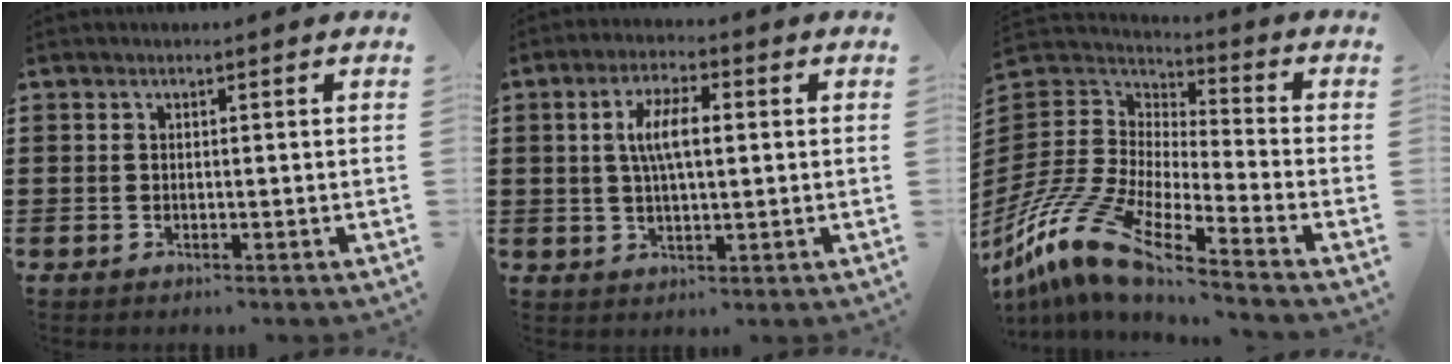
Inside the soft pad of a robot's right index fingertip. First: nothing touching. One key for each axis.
{"total": 6.1, "fx": 0.8, "fy": 2.1, "fz": 5.7, "tx": -0.119, "ty": 0.007, "tz": 0.009}
{"total": 13.2, "fx": -10.6, "fy": 2.6, "fz": 7.5, "tx": -0.201, "ty": 0.000, "tz": -0.221}